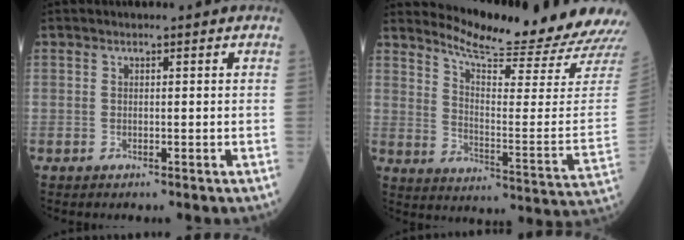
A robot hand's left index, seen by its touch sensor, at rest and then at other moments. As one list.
[{"total": 18.7, "force": [18.0, -1.3, 4.9], "torque": [-0.093, -0.122, 0.235]}]